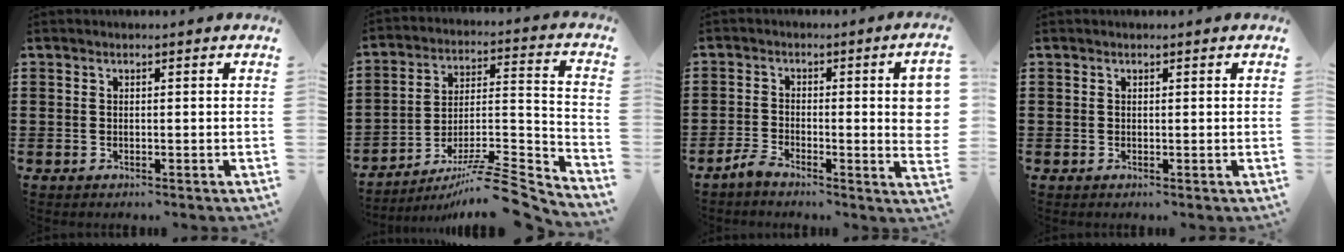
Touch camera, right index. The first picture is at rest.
{"total": 9.4, "force": [-7.6, 1.0, 5.5], "torque": [-0.077, 0.017, -0.150]}
{"total": 7.0, "force": [-1.3, 1.3, 6.7], "torque": [-0.114, -0.009, -0.024]}
{"total": 0.0}